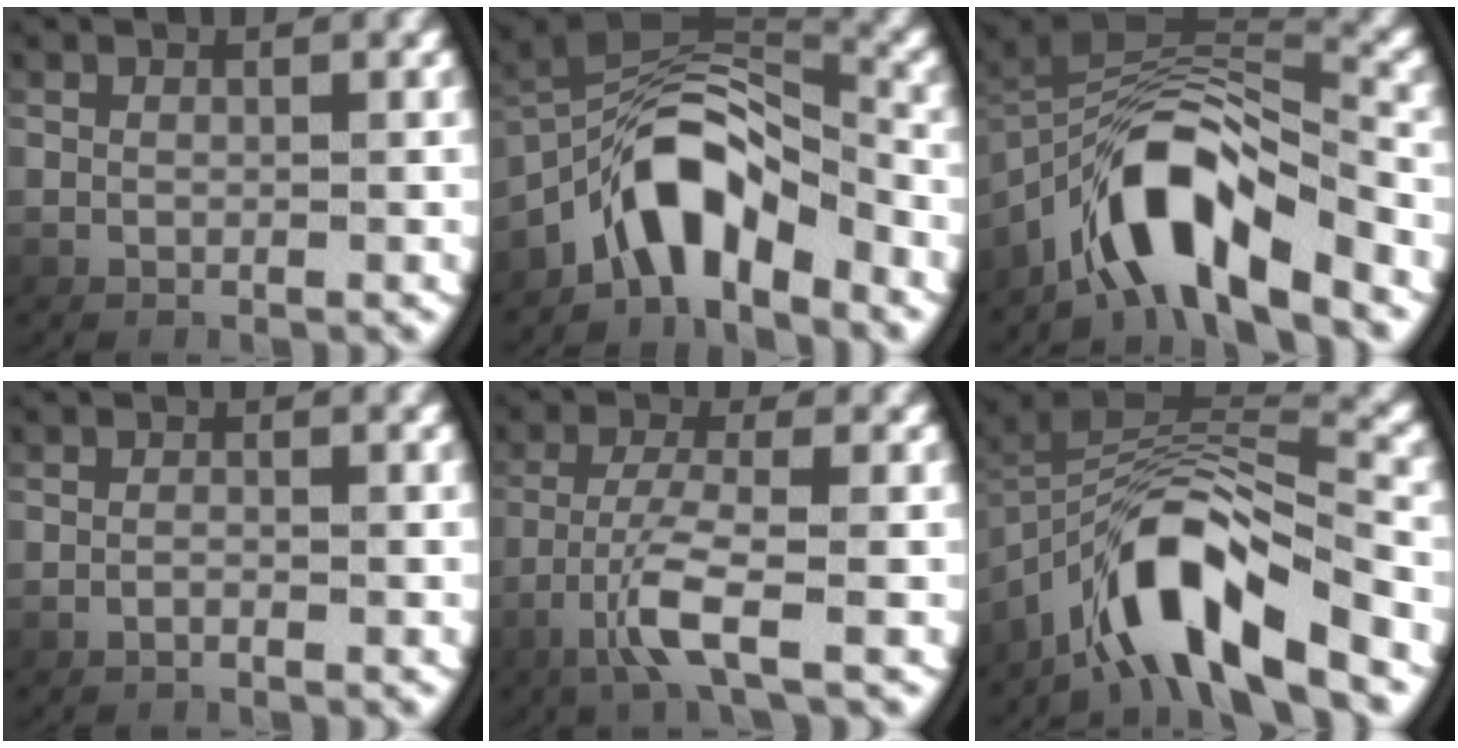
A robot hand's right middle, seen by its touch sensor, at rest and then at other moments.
{"total": 7.7, "force": [-2.8, 4.7, 5.4], "torque": [-0.100, -0.001, -0.044]}
{"total": 8.5, "force": [-4.0, 4.1, 6.3], "torque": [-0.116, -0.002, -0.063]}
{"total": 0.9, "force": [-0.8, 0.1, 0.4], "torque": [-0.013, 0.000, -0.015]}
{"total": 4.2, "force": [-1.6, 0.3, 3.8], "torque": [-0.094, -0.015, -0.017]}
{"total": 8.4, "force": [-4.5, 3.2, 6.3], "torque": [-0.109, 0.002, -0.072]}